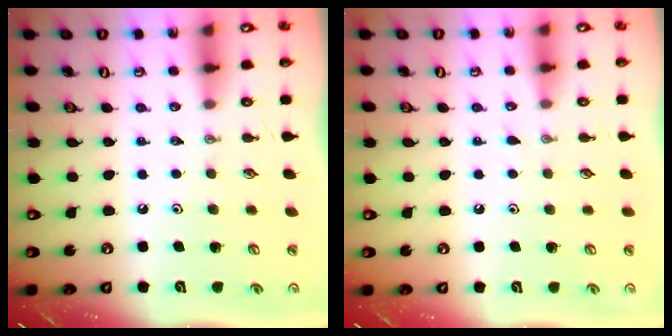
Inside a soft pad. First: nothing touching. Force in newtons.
{"total": 4.9, "press": 4.9, "slide": 0.5}